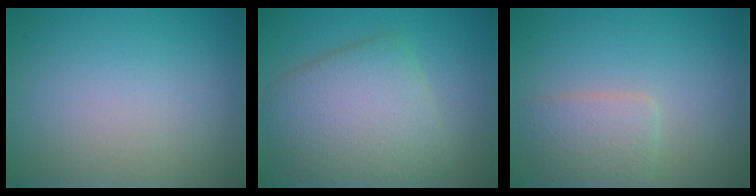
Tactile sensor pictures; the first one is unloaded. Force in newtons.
{"total": 7.0, "press": 6.9, "slide": 0.4}
{"total": 2.8, "press": 2.8, "slide": 0.0}